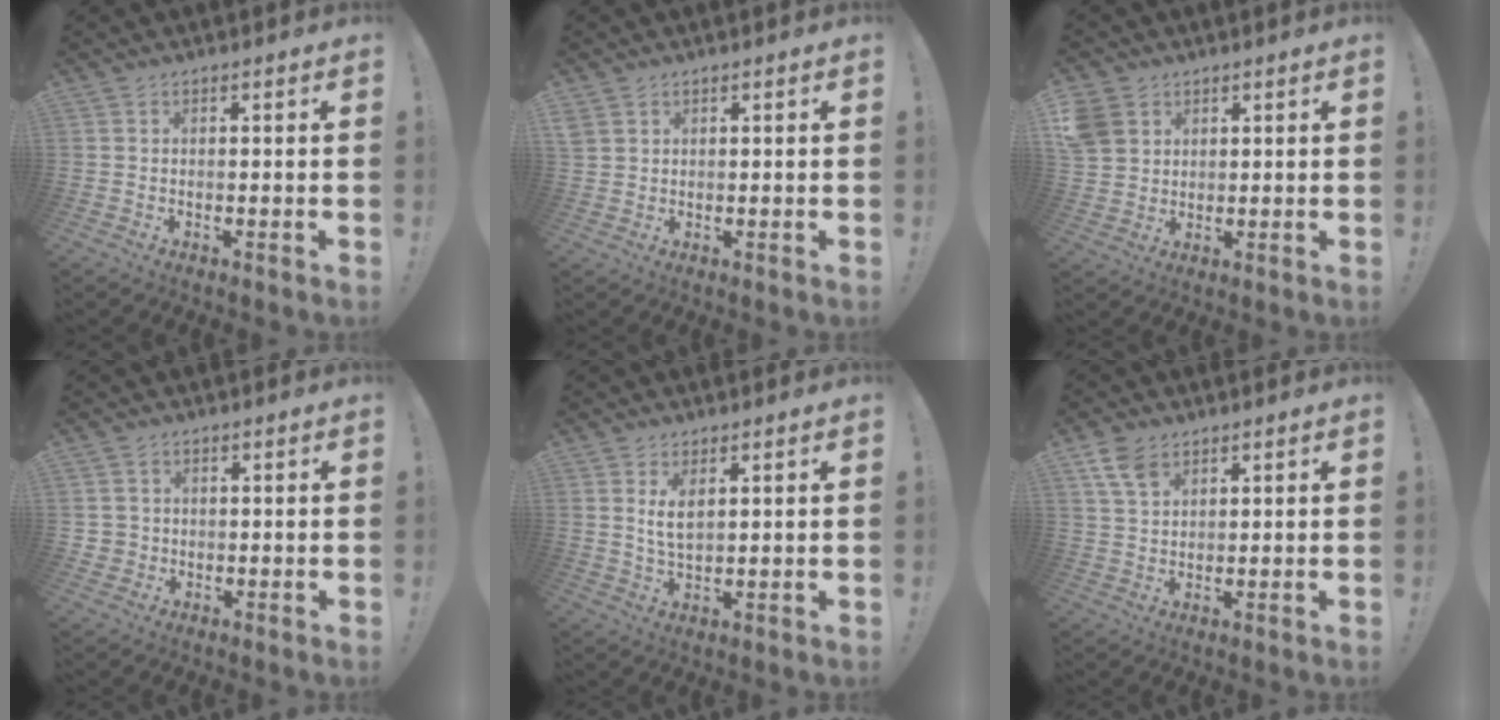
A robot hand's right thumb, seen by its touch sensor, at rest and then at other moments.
{"total": 2.4, "force": [1.6, 1.5, 0.8], "torque": [-0.018, -0.006, 0.033]}
{"total": 6.8, "force": [3.4, 5.5, 2.1], "torque": [-0.046, -0.012, 0.071]}
{"total": 3.3, "force": [0.9, 3.1, 0.5], "torque": [-0.008, 0.000, 0.020]}
{"total": 4.8, "force": [1.8, 2.2, 3.9], "torque": [-0.071, -0.010, 0.029]}
{"total": 6.5, "force": [4.0, 3.8, 3.6], "torque": [-0.069, -0.012, 0.079]}